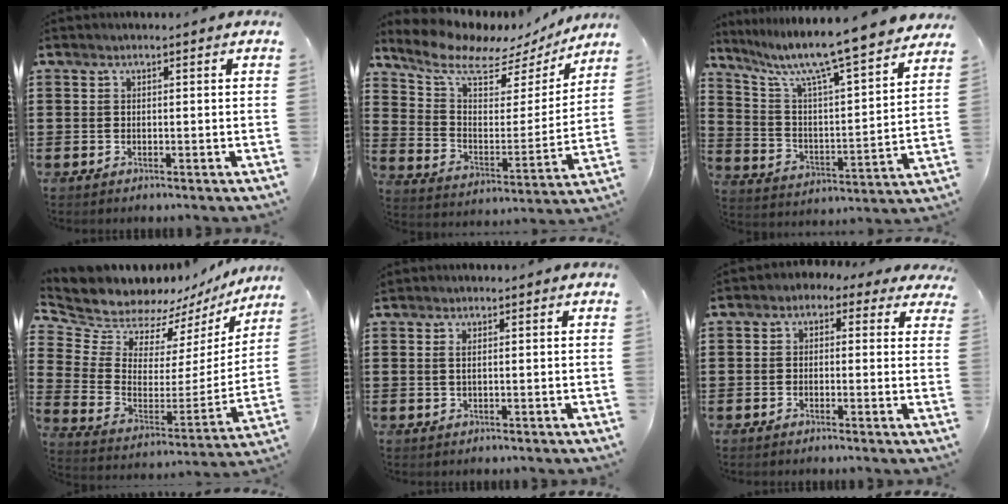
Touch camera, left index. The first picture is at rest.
{"total": 9.0, "force": [7.6, 3.0, 3.6], "torque": [-0.104, -0.047, 0.129]}
{"total": 9.4, "force": [8.1, -0.2, 4.7], "torque": [-0.123, -0.063, 0.130]}
{"total": 9.8, "force": [9.4, 2.7, 0.5], "torque": [-0.074, -0.077, 0.170]}
{"total": 0.9, "force": [0.3, 0.1, 0.9], "torque": [-0.019, -0.001, 0.006]}
{"total": 1.5, "force": [-0.4, 1.2, 0.8], "torque": [-0.020, 0.011, -0.012]}